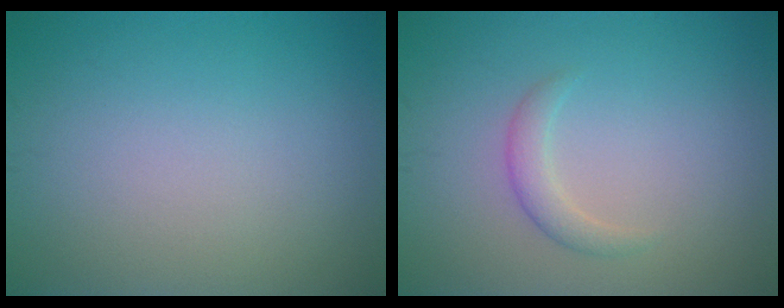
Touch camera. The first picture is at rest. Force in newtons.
{"total": 1.6, "press": 1.6, "slide": 0.2}